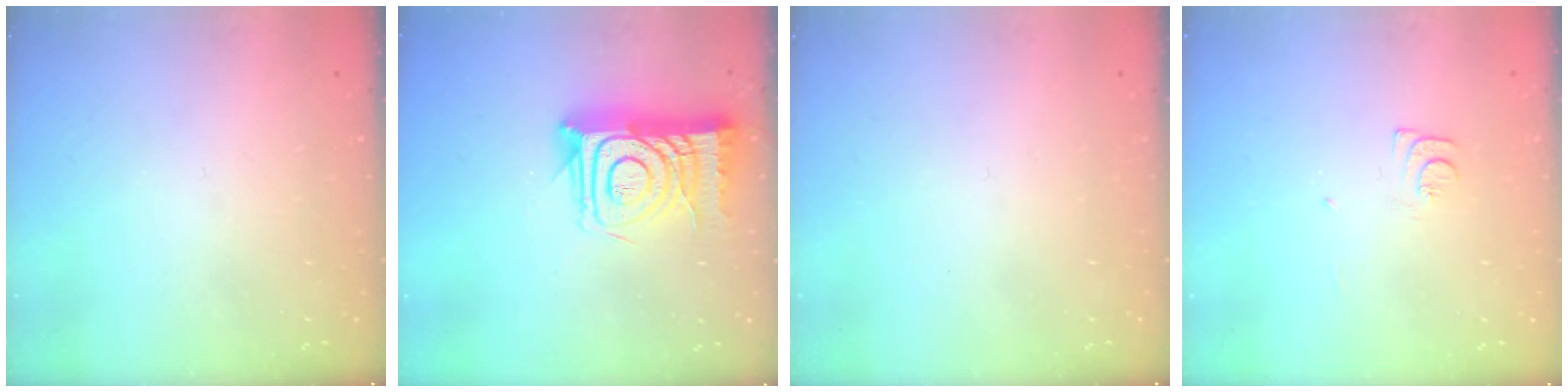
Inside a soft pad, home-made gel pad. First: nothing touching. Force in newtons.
{"total": 15.4, "press": 15.3, "slide": 1.4}
{"total": 1.6, "press": 1.6, "slide": 0.1}
{"total": 5.9, "press": 5.9, "slide": 0.5}